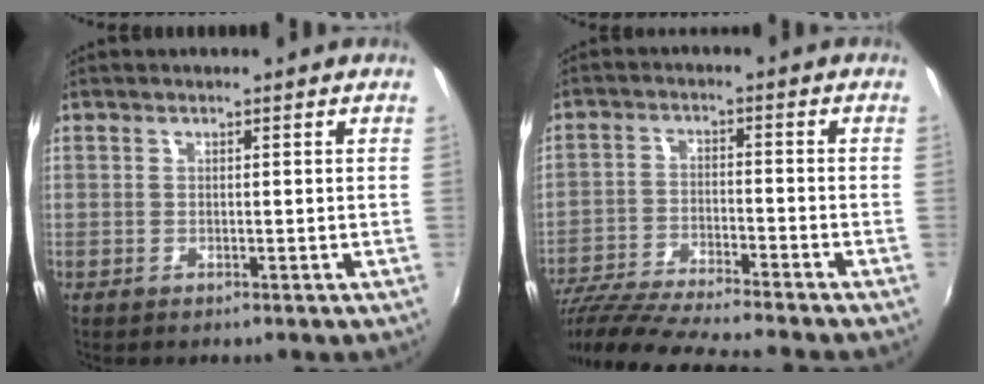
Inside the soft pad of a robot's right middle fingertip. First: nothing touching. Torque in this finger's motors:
{"motor_torque": [0.95, -1.18, 0.23, 0.11]}